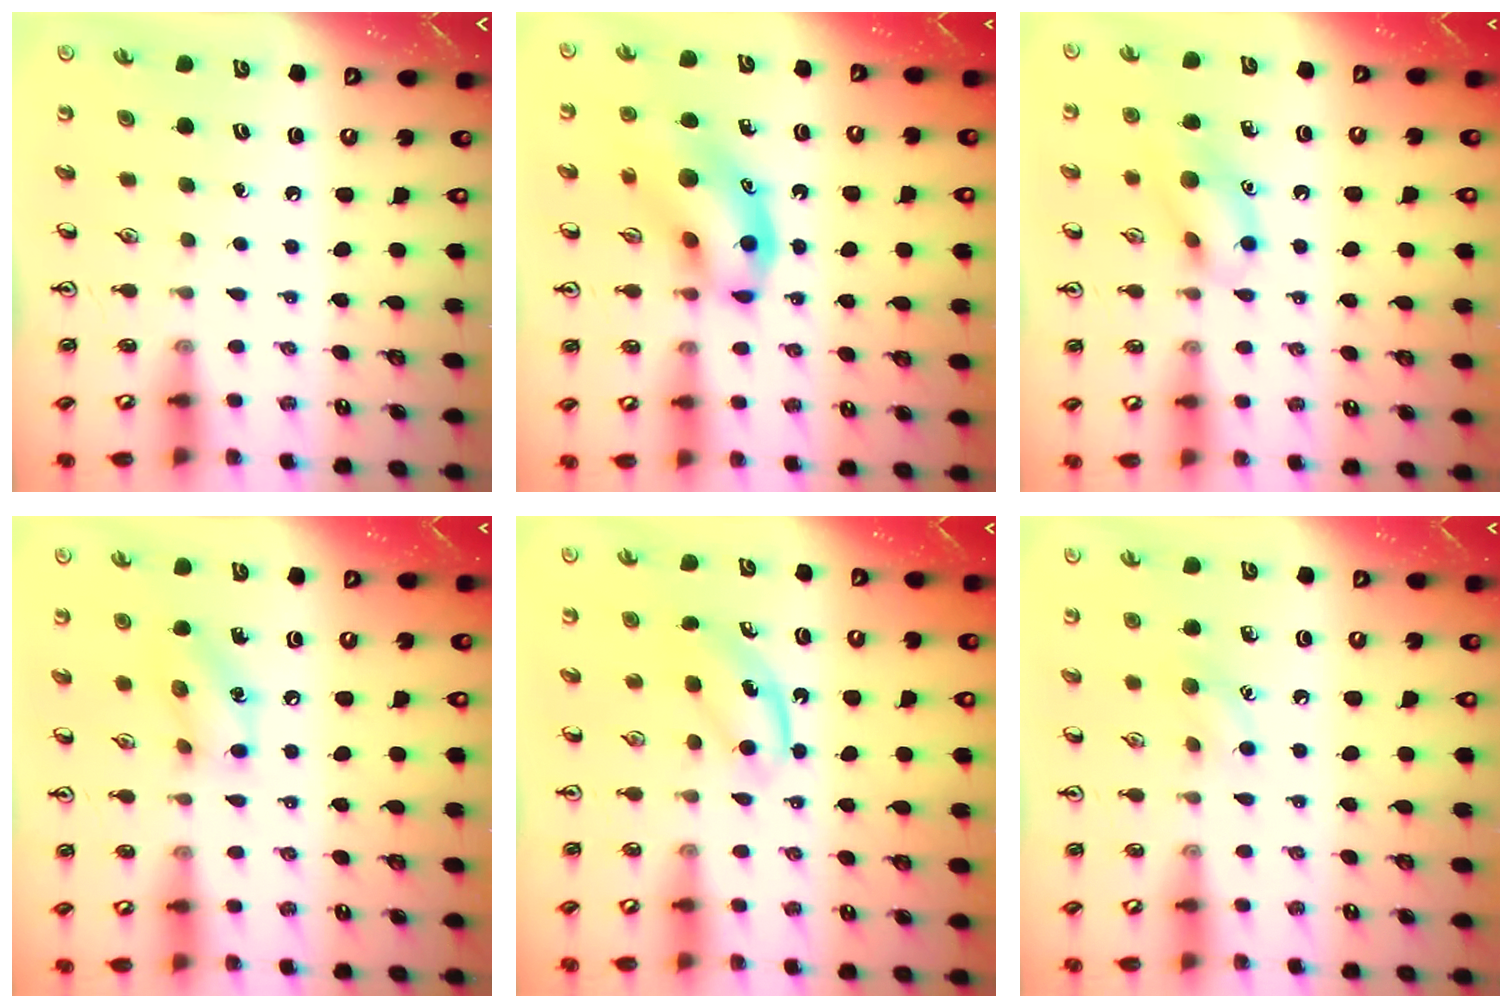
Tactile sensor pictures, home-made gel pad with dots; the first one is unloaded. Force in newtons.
{"total": 13.3, "press": 12.8, "slide": 3.4}
{"total": 11.8, "press": 11.7, "slide": 0.8}
{"total": 9.6, "press": 9.5, "slide": 1.2}
{"total": 5.0, "press": 4.9, "slide": 1.1}
{"total": 7.1, "press": 6.8, "slide": 2.1}